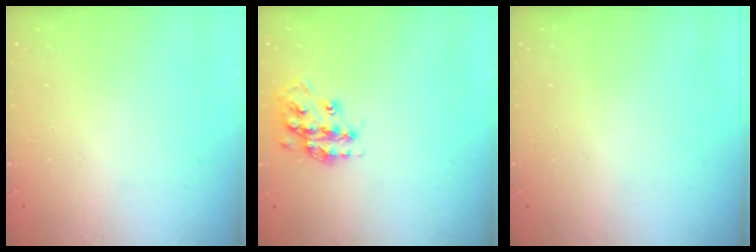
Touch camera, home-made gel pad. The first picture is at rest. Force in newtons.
{"total": 15.0, "press": 15.0, "slide": 1.0}
{"total": 0.0}